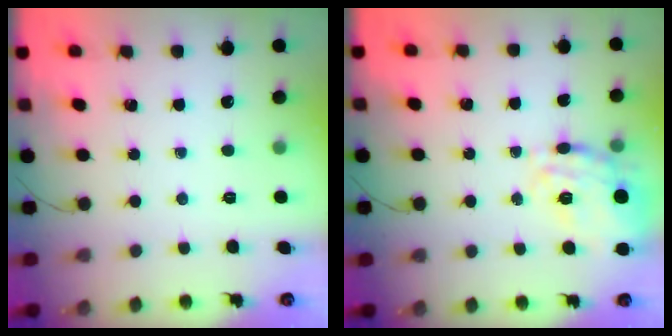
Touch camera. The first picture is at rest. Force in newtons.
{"total": 20.4, "press": 20.3, "slide": 1.2}